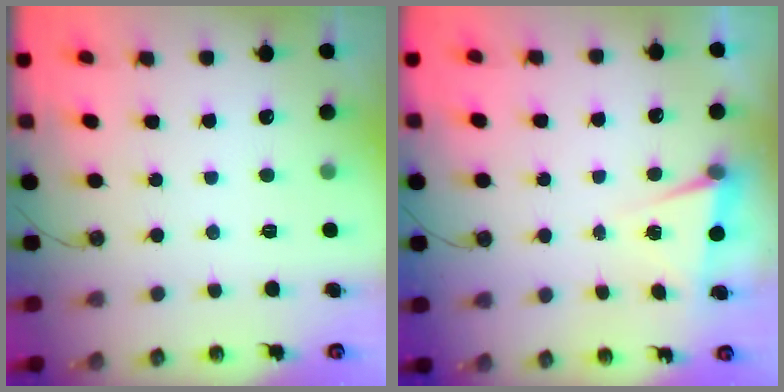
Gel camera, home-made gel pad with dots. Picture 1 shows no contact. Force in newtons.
{"total": 3.5, "press": 1.8, "slide": 3.0}